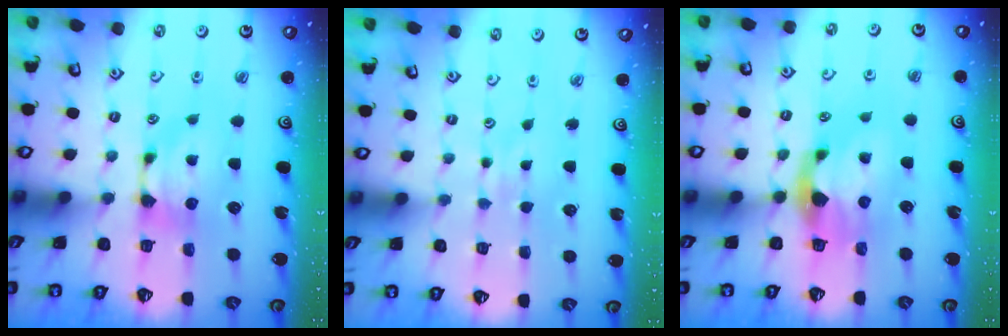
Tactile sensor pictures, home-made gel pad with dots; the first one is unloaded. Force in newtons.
{"total": 3.5, "press": 3.5, "slide": 0.4}
{"total": 2.8, "press": 2.5, "slide": 1.3}